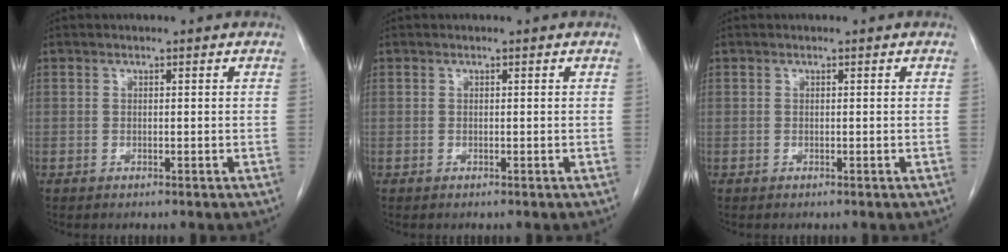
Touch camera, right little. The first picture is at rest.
{"total": 0.0}
{"total": 0.0}